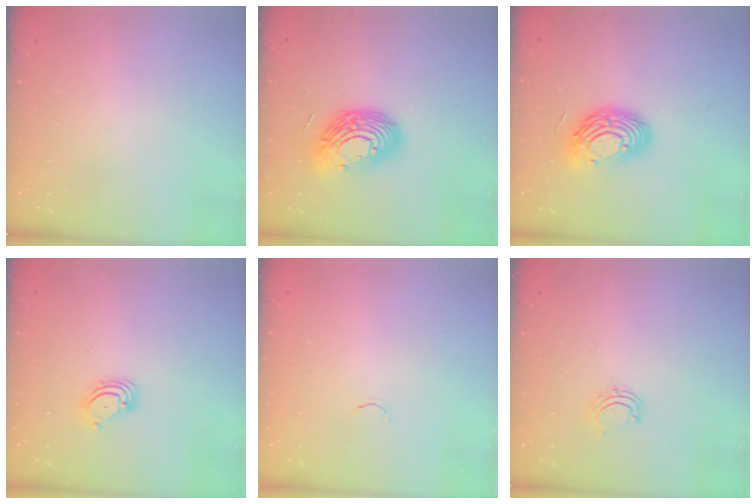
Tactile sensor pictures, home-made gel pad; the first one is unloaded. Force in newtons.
{"total": 14.8, "press": 14.8, "slide": 1.0}
{"total": 13.0, "press": 12.9, "slide": 1.0}
{"total": 3.3, "press": 3.3, "slide": 0.3}
{"total": 1.7, "press": 1.6, "slide": 0.5}
{"total": 4.6, "press": 4.5, "slide": 0.5}